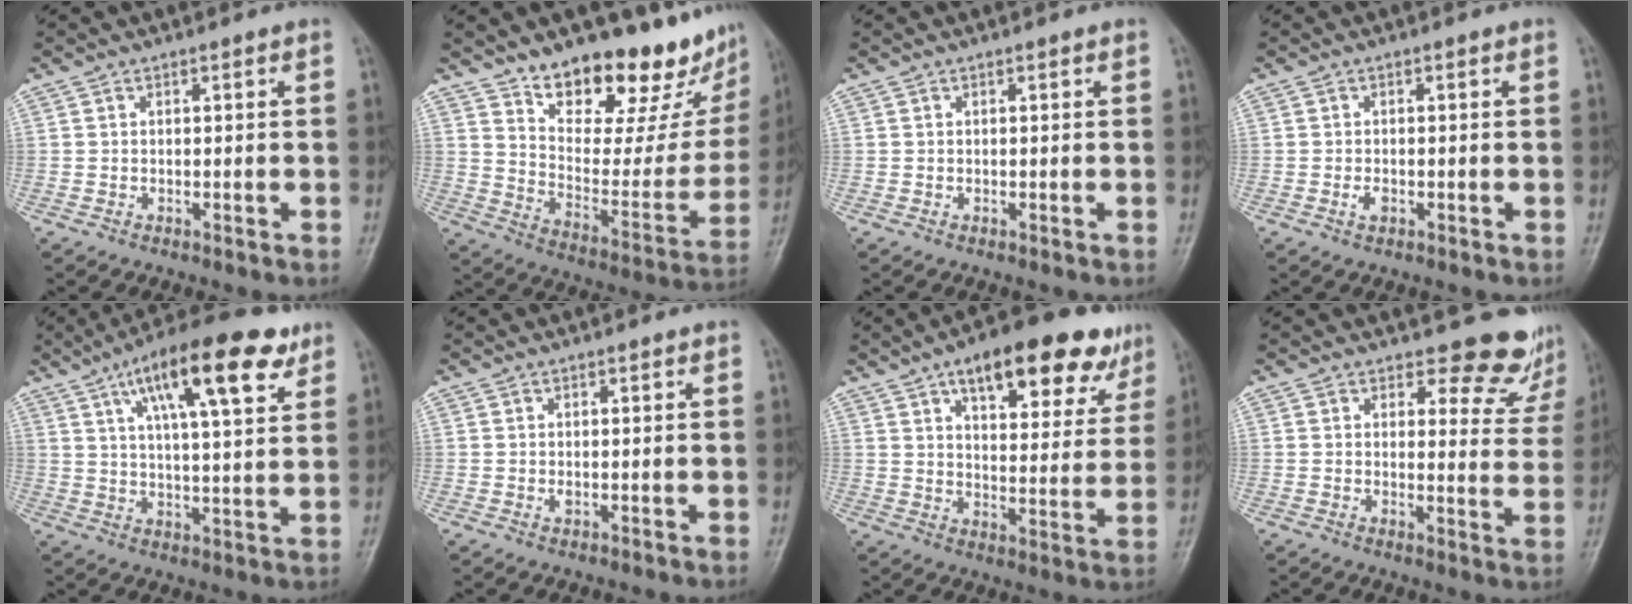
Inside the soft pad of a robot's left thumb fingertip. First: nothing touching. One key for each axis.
{"total": 23.9, "fx": 17.5, "fy": 9.2, "fz": 13.5, "tx": -0.149, "ty": -0.107, "tz": 0.256}
{"total": 0.0}
{"total": 1.5, "fx": -0.5, "fy": 0.9, "fz": 1.0, "tx": -0.019, "ty": 0.000, "tz": -0.010}
{"total": 18.0, "fx": 9.5, "fy": 5.4, "fz": 14.3, "tx": -0.203, "ty": -0.018, "tz": 0.147}
{"total": 0.9, "fx": 0.1, "fy": 0.6, "fz": 0.7, "tx": -0.009, "ty": -0.001, "tz": 0.003}
{"total": 20.5, "fx": 12.2, "fy": 8.3, "fz": 14.2, "tx": -0.153, "ty": -0.023, "tz": 0.175}
{"total": 10.4, "fx": 9.5, "fy": 3.9, "fz": 1.5, "tx": 0.028, "ty": -0.077, "tz": 0.087}